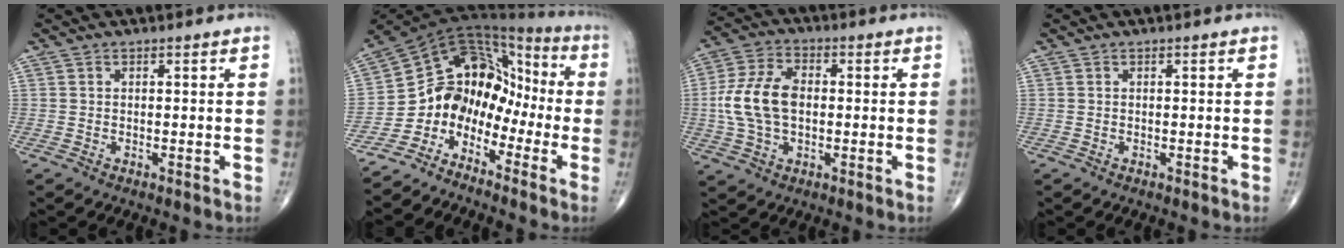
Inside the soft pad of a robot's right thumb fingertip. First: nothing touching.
{"total": 11.9, "force": [-6.3, 8.5, 5.4], "torque": [-0.047, 0.115, -0.130]}
{"total": 12.0, "force": [-0.1, 7.6, 9.3], "torque": [-0.186, 0.018, -0.004]}
{"total": 0.0}